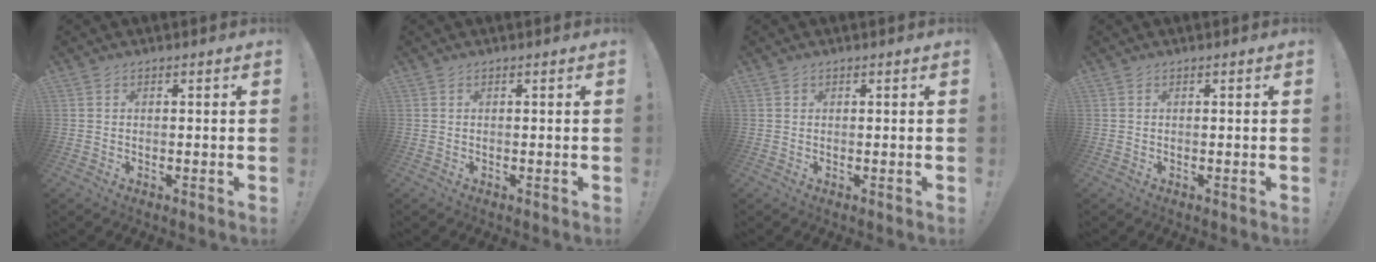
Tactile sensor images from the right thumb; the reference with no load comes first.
{"total": 0.0}
{"total": 0.6, "force": [0.3, 0.5, 0.0], "torque": [0.006, -0.001, 0.004]}
{"total": 0.0}